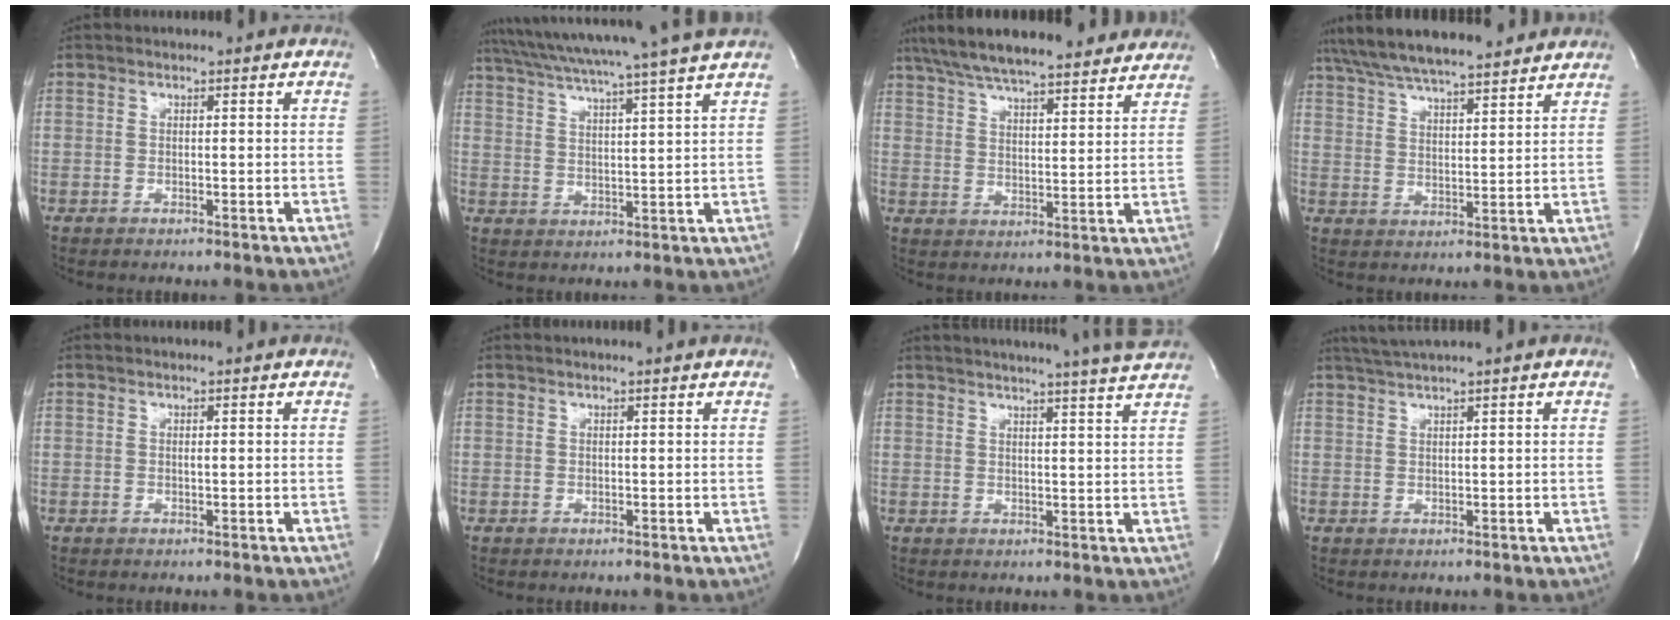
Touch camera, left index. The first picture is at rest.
{"total": 17.2, "force": [14.8, -2.1, 8.4], "torque": [-0.153, -0.009, 0.212]}
{"total": 22.2, "force": [19.1, 4.1, 10.7], "torque": [-0.181, 0.040, 0.269]}
{"total": 17.8, "force": [15.6, 2.5, 8.1], "torque": [-0.143, 0.039, 0.243]}
{"total": 0.0}
{"total": 1.4, "force": [1.3, -0.3, 0.5], "torque": [-0.014, 0.006, 0.020]}
{"total": 13.1, "force": [11.9, -1.5, 5.4], "torque": [-0.091, -0.025, 0.141]}
{"total": 3.2, "force": [2.6, -1.1, 1.5], "torque": [-0.034, 0.009, 0.056]}